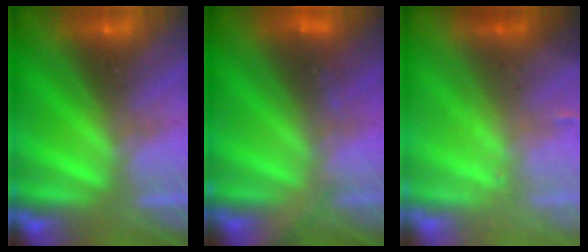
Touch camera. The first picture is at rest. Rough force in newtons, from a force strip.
{"total": 2.8}
{"total": 2.6}